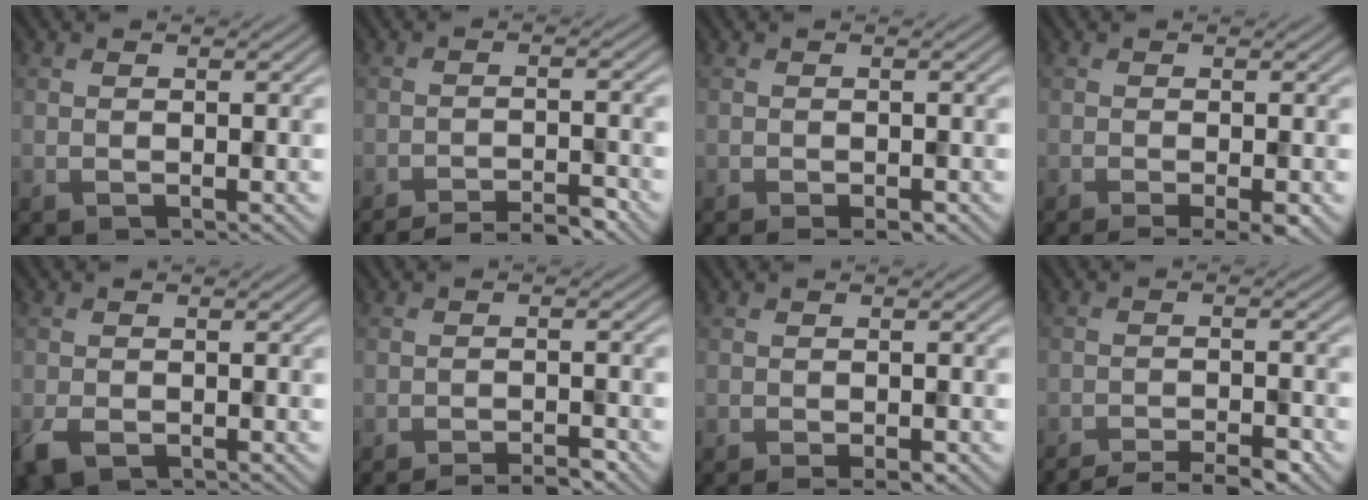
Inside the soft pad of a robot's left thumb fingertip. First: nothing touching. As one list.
[{"total": 5.6, "force": [-5.0, 0.8, 2.3], "torque": [-0.035, 0.008, -0.077]}, {"total": 2.0, "force": [-1.4, 0.7, 1.3], "torque": [-0.020, -0.002, -0.017]}, {"total": 3.4, "force": [-2.0, 0.5, 2.7], "torque": [-0.036, 0.002, -0.031]}, {"total": 2.8, "force": [-1.4, 1.8, 1.7], "torque": [-0.045, -0.013, -0.030]}, {"total": 3.4, "force": [-3.0, 0.2, 1.6], "torque": [-0.023, 0.006, -0.047]}, {"total": 2.1, "force": [-1.5, 0.5, 1.4], "torque": [-0.021, -0.001, -0.019]}, {"total": 6.1, "force": [-5.4, 1.1, 2.7], "torque": [-0.043, 0.000, -0.078]}]